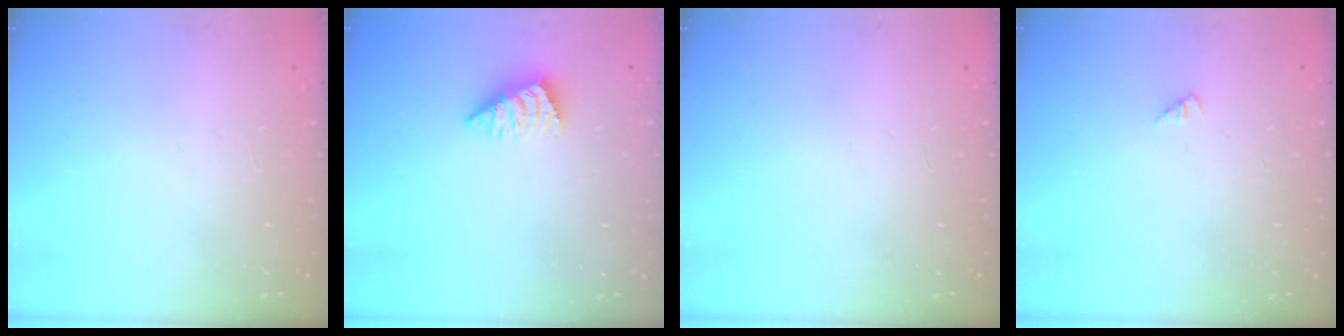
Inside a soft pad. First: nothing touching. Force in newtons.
{"total": 2.3, "press": 2.2, "slide": 0.4}
{"total": 0.0}
{"total": 1.2, "press": 1.2, "slide": 0.2}